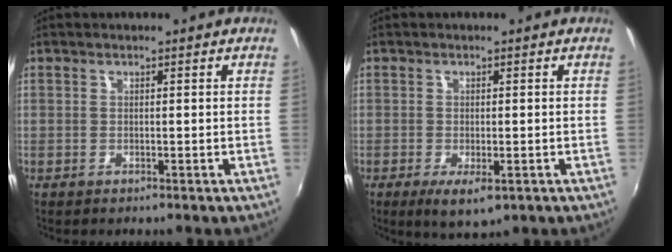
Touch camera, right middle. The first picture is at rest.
{"total": 4.8, "force": [-2.3, 1.9, 3.9], "torque": [-0.073, -0.020, -0.032]}